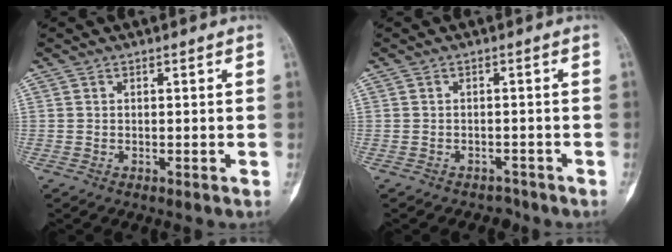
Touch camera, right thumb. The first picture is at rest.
{"total": 2.6, "force": [-2.2, 1.4, -0.3], "torque": [-0.002, 0.017, -0.032]}